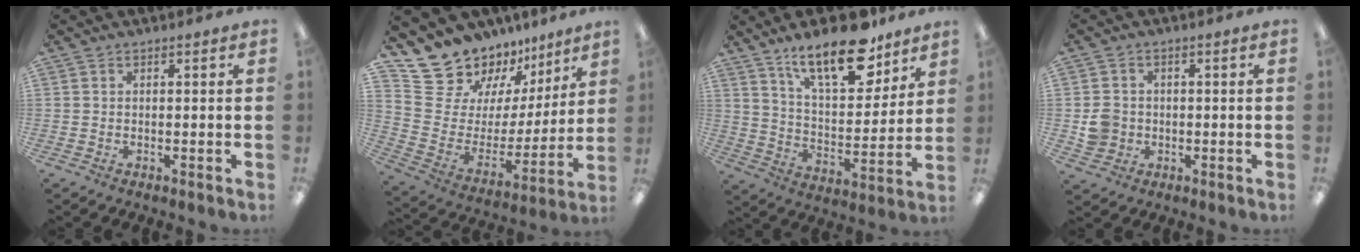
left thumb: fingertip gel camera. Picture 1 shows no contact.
{"total": 15.1, "force": [13.7, 6.4, 0.9], "torque": [-0.056, -0.132, 0.256]}
{"total": 18.7, "force": [13.0, 7.3, 11.2], "torque": [-0.174, -0.073, 0.218]}
{"total": 5.0, "force": [-0.5, 4.8, 1.3], "torque": [-0.021, 0.010, -0.005]}